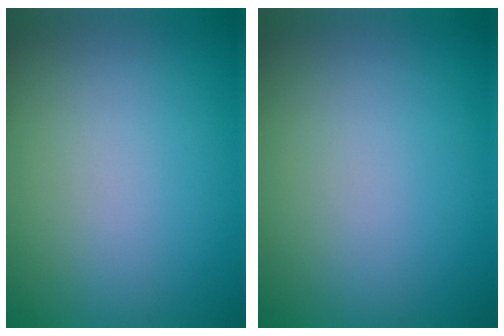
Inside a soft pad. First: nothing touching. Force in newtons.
{"total": 0.0}